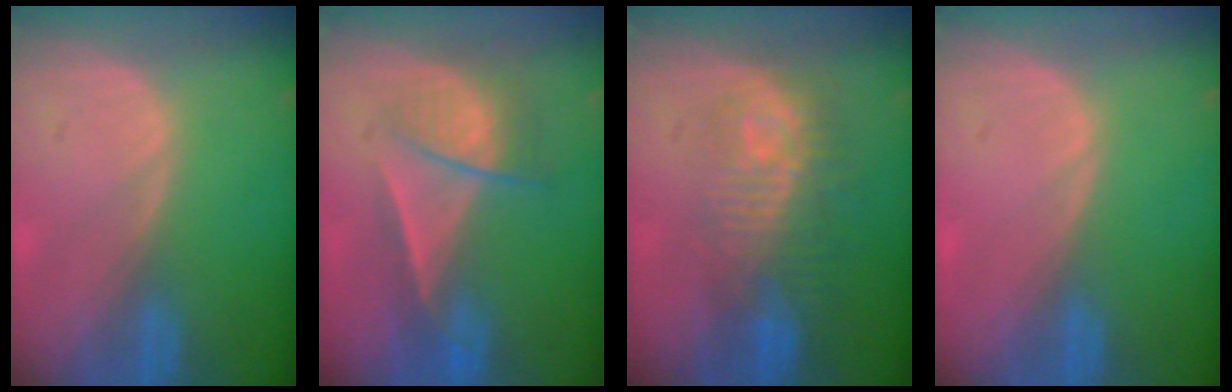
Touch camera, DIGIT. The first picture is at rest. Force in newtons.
{"total": 7.1, "press": 6.0, "slide": 3.7}
{"total": 9.7, "press": 8.7, "slide": 4.3}
{"total": 0.0}